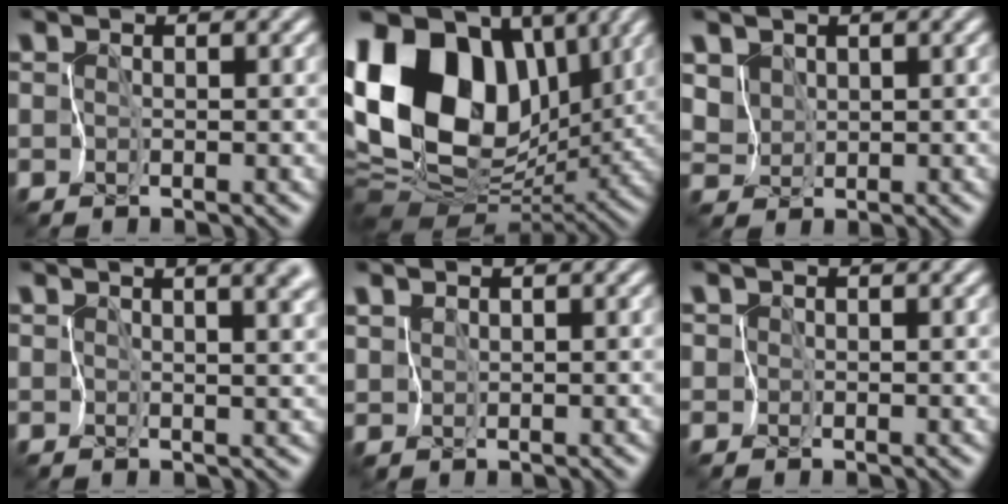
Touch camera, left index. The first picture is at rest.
{"total": 16.5, "force": [4.6, 11.2, 11.3], "torque": [-0.228, 0.026, 0.069]}
{"total": 2.0, "force": [1.3, 1.4, 0.5], "torque": [-0.024, -0.002, 0.043]}
{"total": 7.6, "force": [3.8, 3.6, 5.5], "torque": [-0.051, 0.030, 0.035]}
{"total": 1.0, "force": [0.9, 0.5, 0.0], "torque": [-0.005, 0.000, 0.016]}
{"total": 1.9, "force": [0.8, 1.6, 0.6], "torque": [0.002, 0.021, -0.010]}